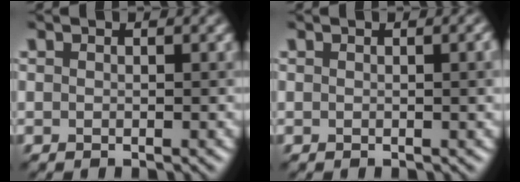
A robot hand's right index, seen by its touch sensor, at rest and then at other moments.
{"total": 2.2, "force": [0.2, 0.8, 2.1], "torque": [-0.010, 0.013, -0.003]}